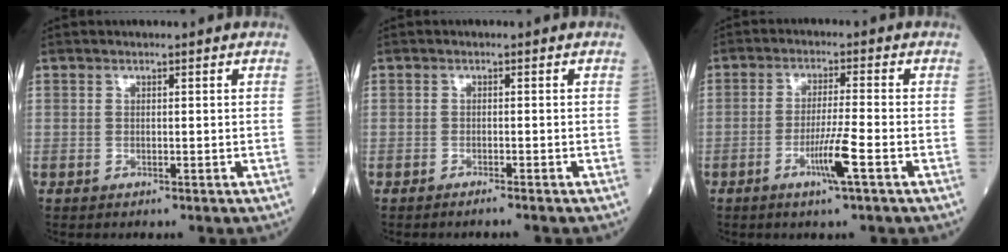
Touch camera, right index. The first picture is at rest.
{"total": 1.6, "force": [-1.4, -0.3, 0.8], "torque": [-0.009, 0.002, -0.020]}
{"total": 5.6, "force": [-2.5, -0.7, 5.0], "torque": [-0.094, -0.010, -0.049]}